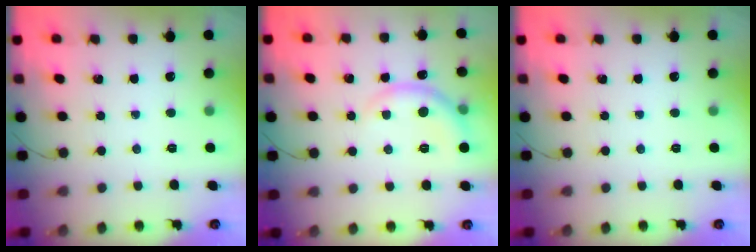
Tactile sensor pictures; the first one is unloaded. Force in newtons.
{"total": 6.4, "press": 6.4, "slide": 0.7}
{"total": 0.0}